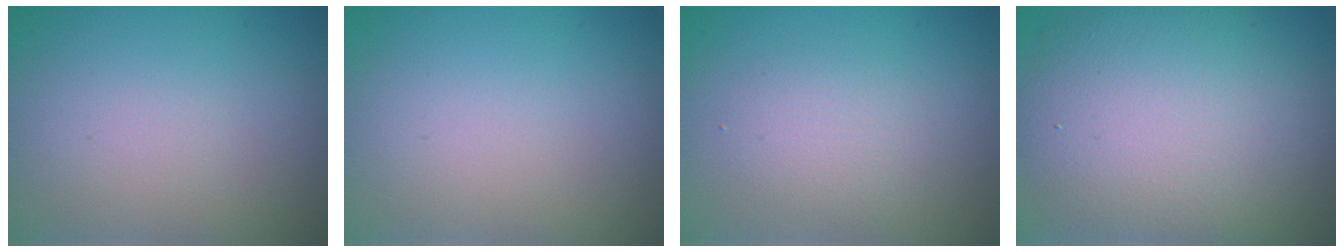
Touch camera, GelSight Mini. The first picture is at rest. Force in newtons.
{"total": 0.0}
{"total": 2.1, "press": 2.0, "slide": 0.1}
{"total": 10.0, "press": 10.0, "slide": 0.6}